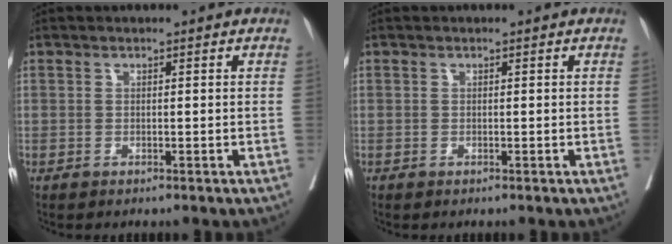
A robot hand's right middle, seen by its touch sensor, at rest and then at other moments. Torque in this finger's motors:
{"motor_torque": [-0.50, -0.22, -0.04, -0.01]}